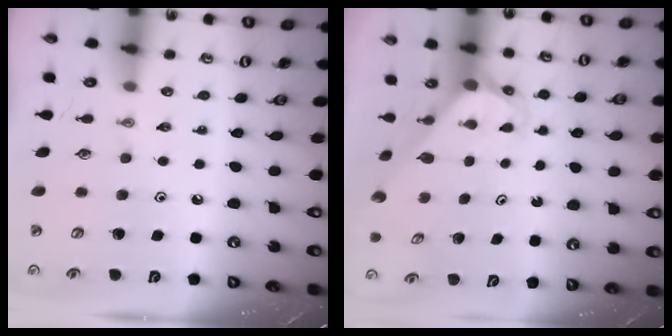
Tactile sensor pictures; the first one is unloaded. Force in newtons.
{"total": 2.8, "press": 2.8, "slide": 0.2}